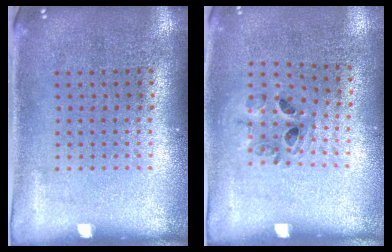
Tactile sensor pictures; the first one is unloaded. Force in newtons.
{"total": 0.9, "press": 0.9, "slide": 0.3}